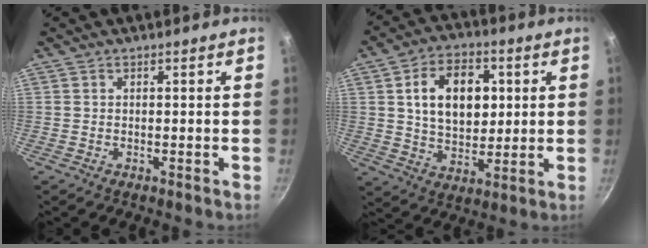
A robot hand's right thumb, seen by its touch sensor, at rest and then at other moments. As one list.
[{"total": 14.1, "force": [3.0, 9.7, 9.8], "torque": [-0.125, -0.002, 0.047]}]